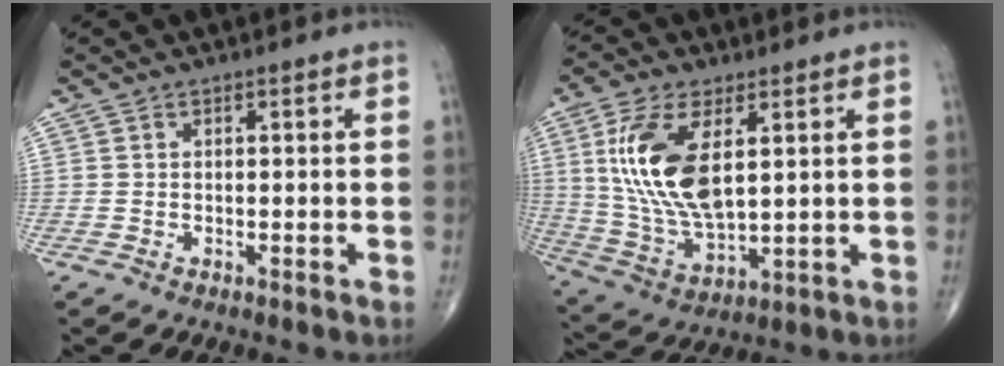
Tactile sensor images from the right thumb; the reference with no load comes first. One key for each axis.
{"total": 16.3, "fx": 4.2, "fy": 7.6, "fz": 13.8, "tx": -0.279, "ty": -0.018, "tz": 0.092}